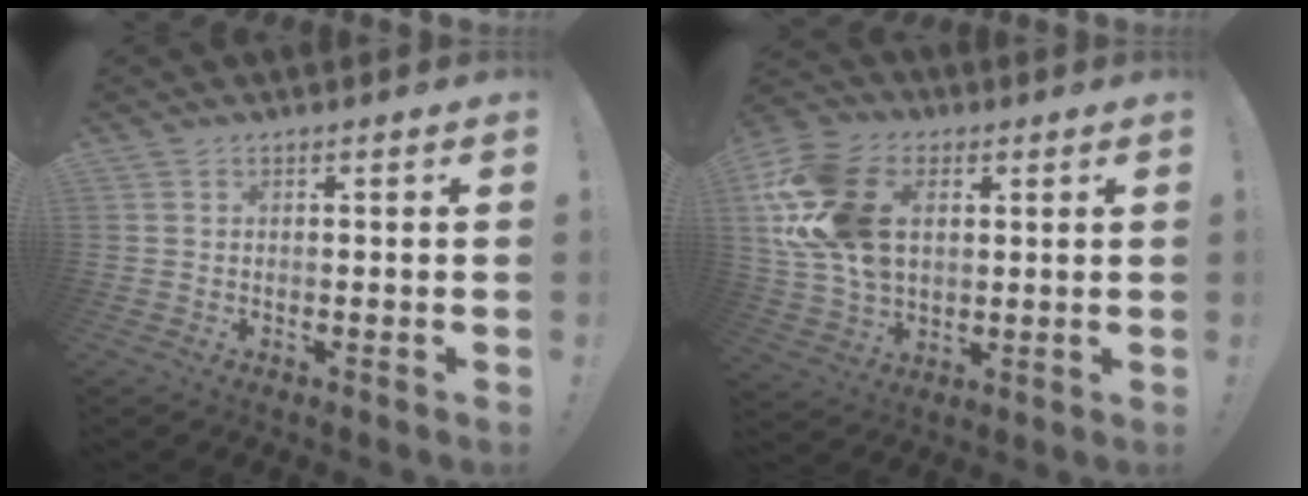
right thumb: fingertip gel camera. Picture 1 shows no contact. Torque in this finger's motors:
{"motor_torque": [0.49, 1.13, 1.85, -0.03, 0.72]}